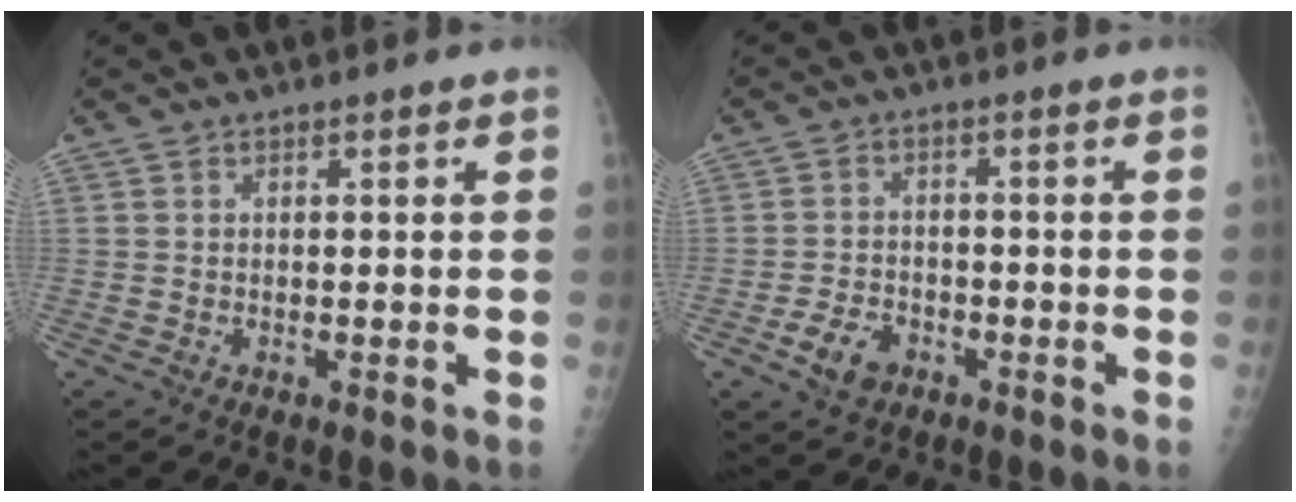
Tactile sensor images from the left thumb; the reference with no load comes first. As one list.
[{"total": 5.0, "force": [-2.6, 3.4, 2.7], "torque": [-0.043, 0.014, -0.043]}]